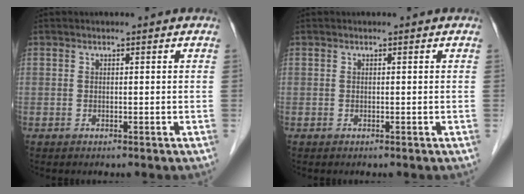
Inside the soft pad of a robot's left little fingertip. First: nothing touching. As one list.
[{"total": 0.0}]